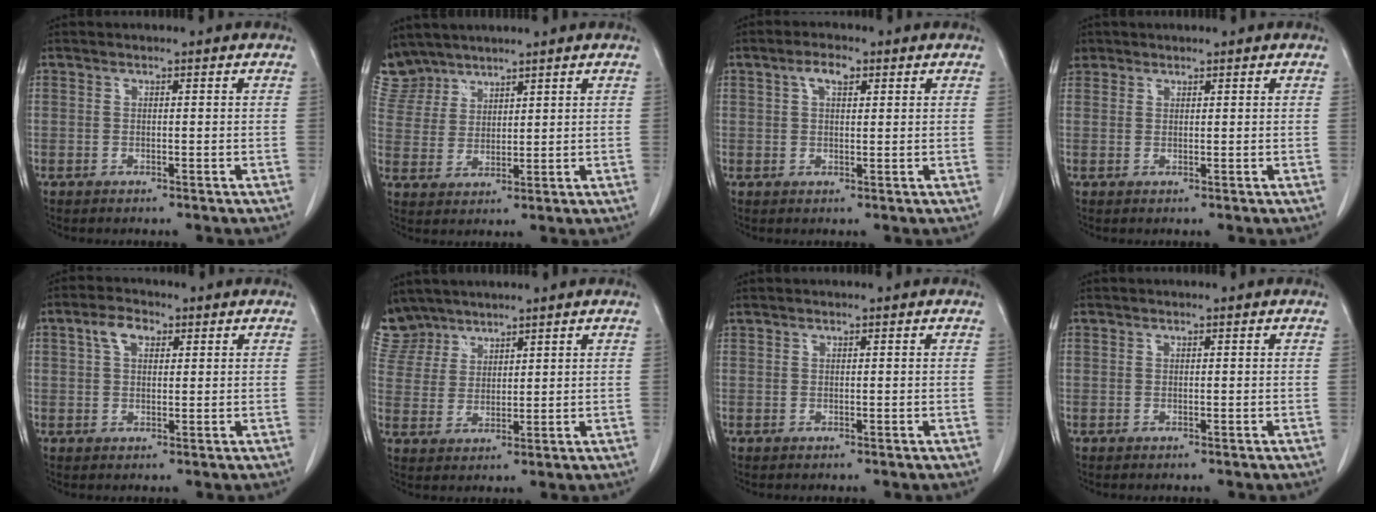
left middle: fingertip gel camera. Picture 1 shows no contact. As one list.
[{"total": 7.7, "force": [7.0, 3.1, 0.1], "torque": [-0.009, 0.006, 0.153]}, {"total": 3.2, "force": [1.5, 1.4, 2.5], "torque": [-0.049, 0.011, 0.028]}, {"total": 3.0, "force": [1.9, 2.3, 0.3], "torque": [-0.006, 0.013, 0.037]}, {"total": 3.9, "force": [1.7, 2.3, 2.6], "torque": [-0.055, 0.015, 0.033]}, {"total": 8.9, "force": [7.7, 4.5, 0.5], "torque": [-0.021, 0.008, 0.164]}, {"total": 0.0}, {"total": 0.0}]